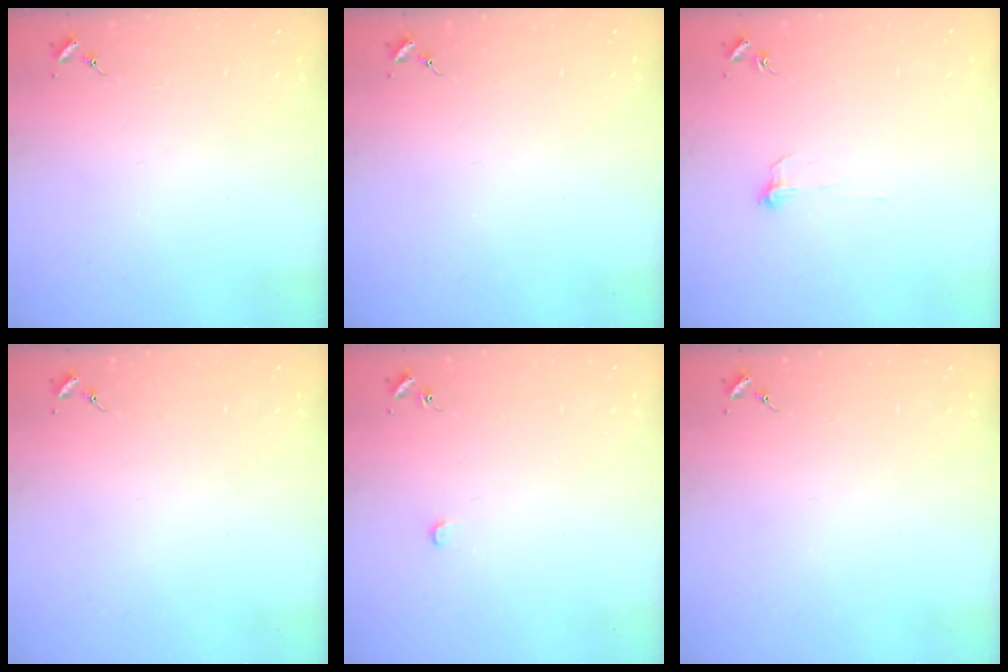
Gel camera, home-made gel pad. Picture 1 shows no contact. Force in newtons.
{"total": 0.0}
{"total": 4.3, "press": 4.2, "slide": 0.4}
{"total": 0.0}
{"total": 3.8, "press": 3.8, "slide": 0.3}
{"total": 0.0}